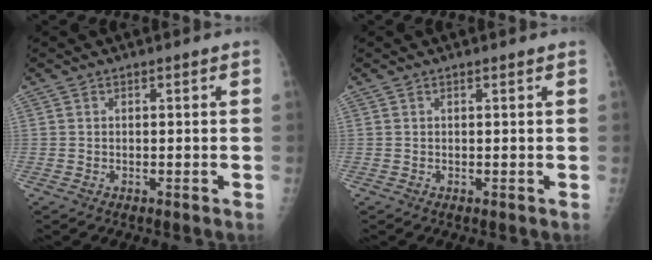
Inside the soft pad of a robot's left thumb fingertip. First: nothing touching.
{"total": 0.6, "force": [0.6, 0.0, 0.3], "torque": [-0.007, 0.001, 0.010]}